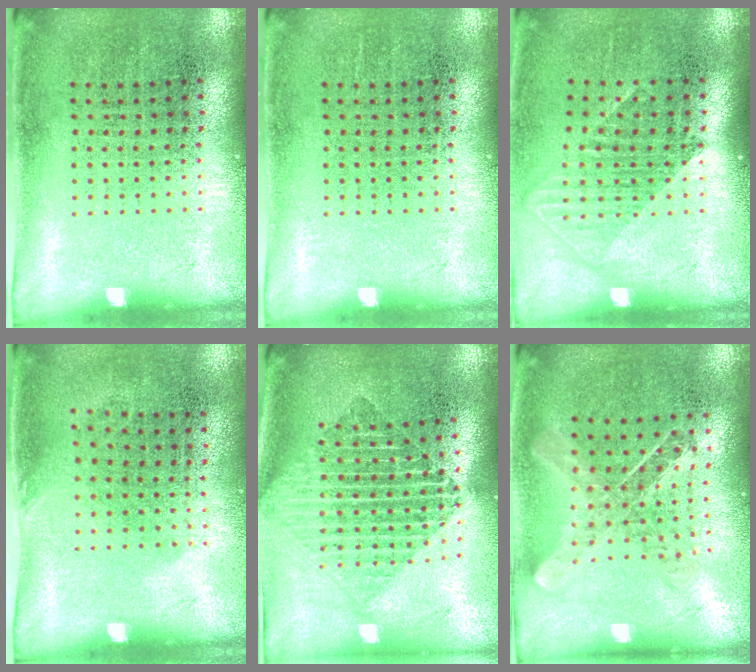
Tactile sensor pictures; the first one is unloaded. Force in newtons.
{"total": 0.0}
{"total": 1.2, "press": 1.0, "slide": 0.6}
{"total": 0.8, "press": 0.7, "slide": 0.5}
{"total": 1.9, "press": 1.6, "slide": 1.0}
{"total": 0.9, "press": 0.9, "slide": 0.0}